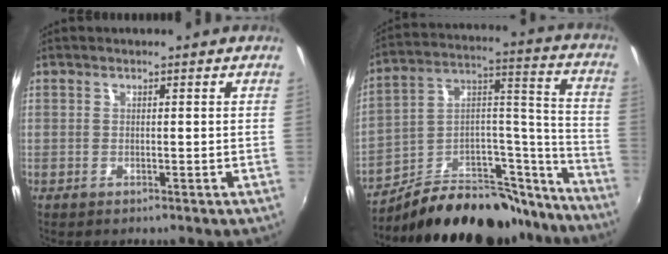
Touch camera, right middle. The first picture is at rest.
{"total": 24.1, "force": [-19.5, 9.9, 10.1], "torque": [-0.130, 0.076, -0.282]}